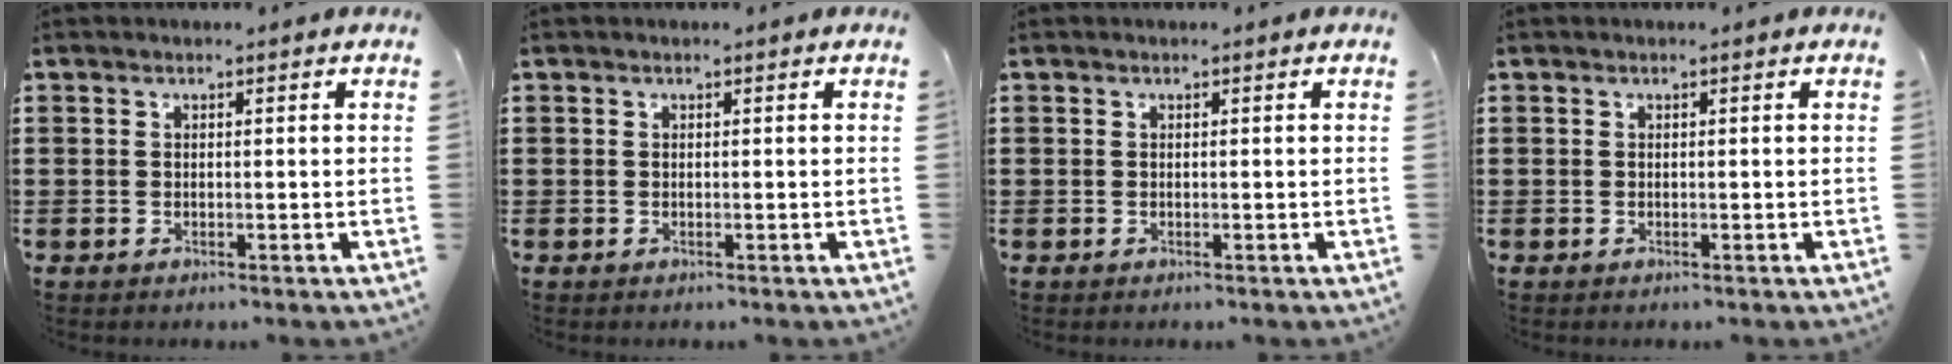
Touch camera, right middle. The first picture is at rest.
{"total": 0.0}
{"total": 0.0}
{"total": 0.0}